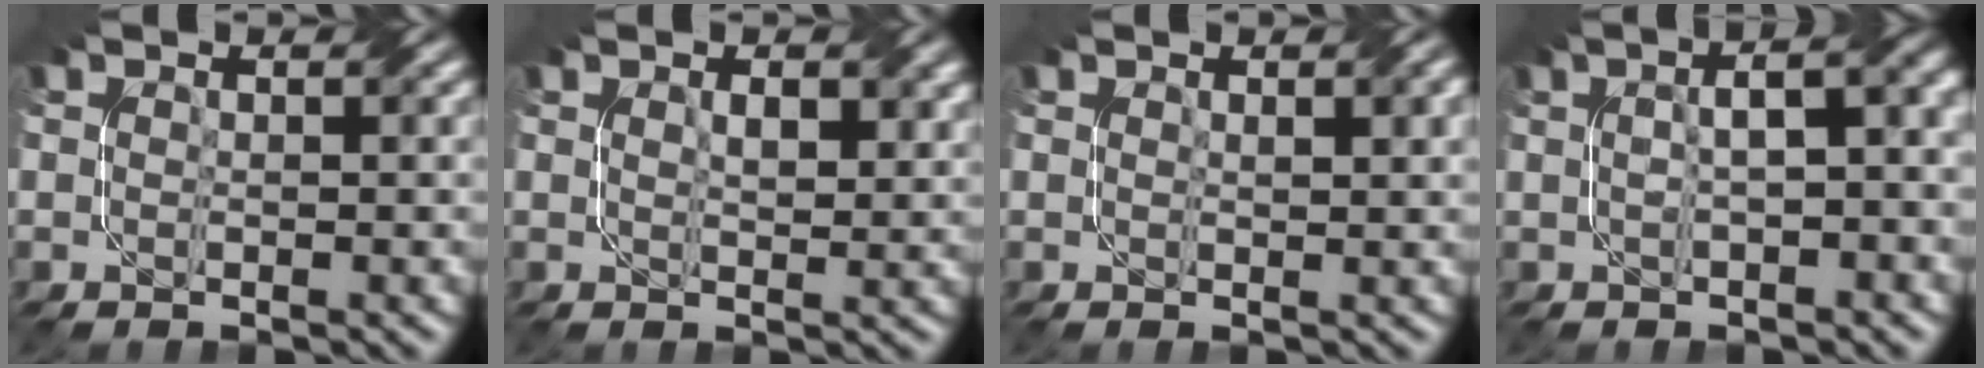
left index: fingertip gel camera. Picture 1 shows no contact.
{"total": 2.0, "force": [0.8, 0.7, 1.7], "torque": [-0.028, -0.003, 0.017]}
{"total": 2.0, "force": [0.9, 0.5, 1.7], "torque": [-0.016, 0.002, 0.015]}
{"total": 7.1, "force": [1.1, 2.5, 6.6], "torque": [-0.064, 0.026, 0.003]}